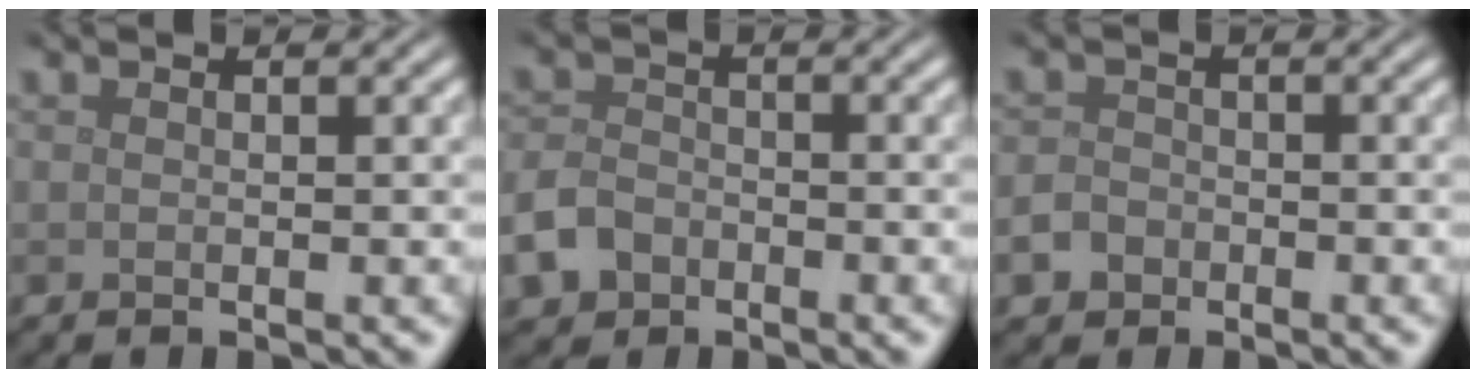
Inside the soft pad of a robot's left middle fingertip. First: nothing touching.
{"total": 3.5, "force": [-2.0, 2.5, 1.4], "torque": [-0.034, -0.003, -0.044]}
{"total": 2.1, "force": [-1.1, 1.5, 0.7], "torque": [-0.012, 0.000, -0.023]}